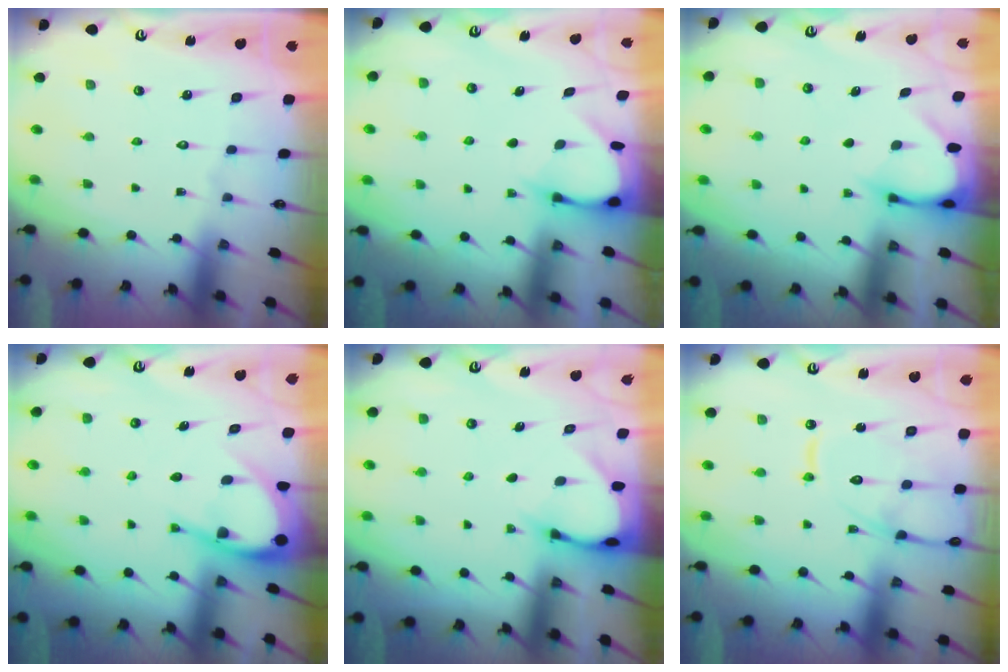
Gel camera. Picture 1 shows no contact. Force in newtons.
{"total": 3.7, "press": 3.6, "slide": 0.4}
{"total": 3.3, "press": 3.3, "slide": 0.3}
{"total": 8.3, "press": 8.3, "slide": 1.0}
{"total": 3.3, "press": 3.3, "slide": 0.2}
{"total": 14.4, "press": 14.4, "slide": 1.4}